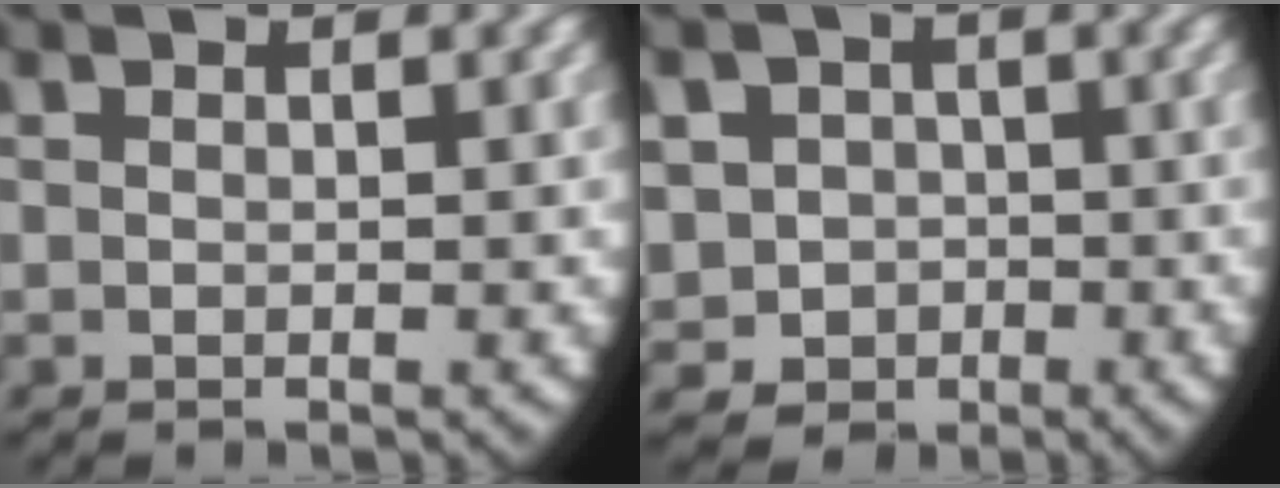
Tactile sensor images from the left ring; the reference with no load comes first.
{"total": 10.4, "force": [-1.6, 9.7, 3.3], "torque": [-0.087, -0.040, -0.026]}